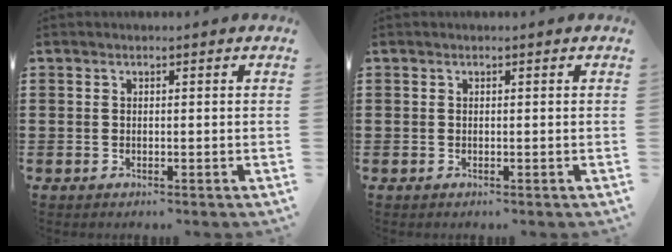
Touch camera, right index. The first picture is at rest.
{"total": 0.0}